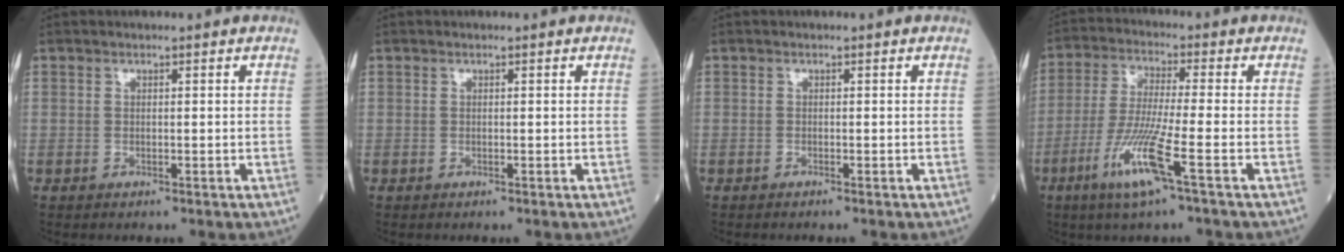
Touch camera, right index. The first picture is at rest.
{"total": 0.0}
{"total": 0.0}
{"total": 9.8, "force": [-4.6, -0.7, 8.6], "torque": [-0.173, -0.021, -0.095]}